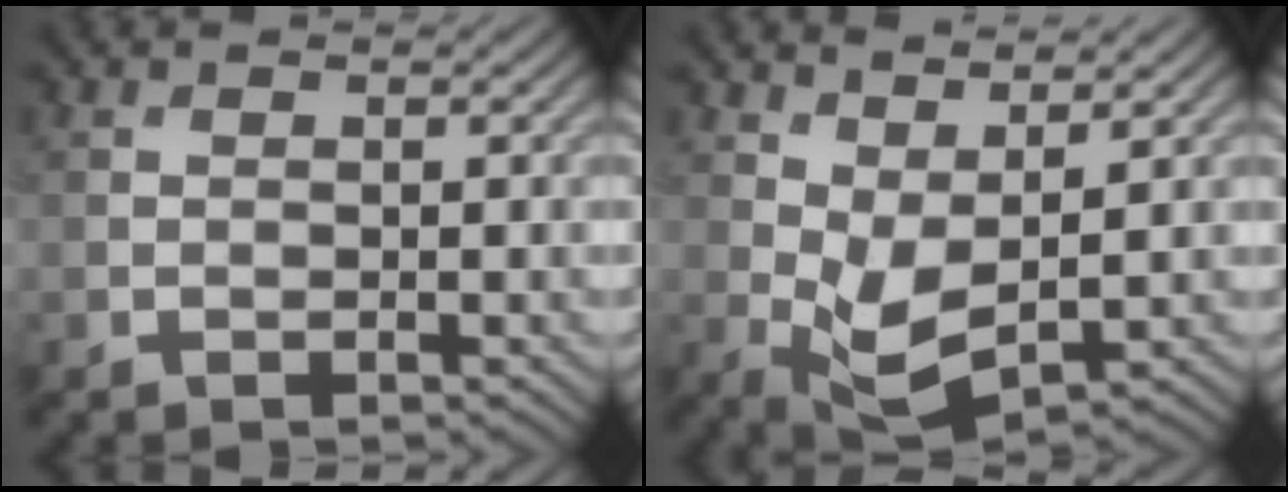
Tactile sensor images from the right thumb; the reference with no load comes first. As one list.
[{"total": 5.8, "force": [2.1, 2.6, 4.7], "torque": [-0.108, 0.001, 0.042]}]